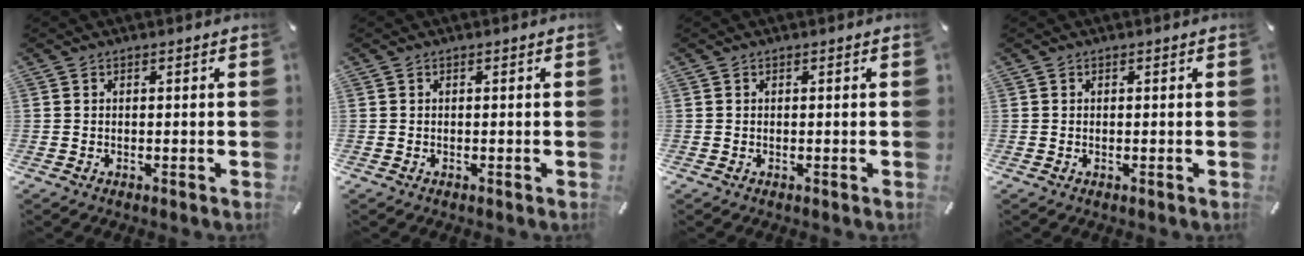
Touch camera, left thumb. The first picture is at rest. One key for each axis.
{"total": 0.0}
{"total": 0.0}
{"total": 0.0}